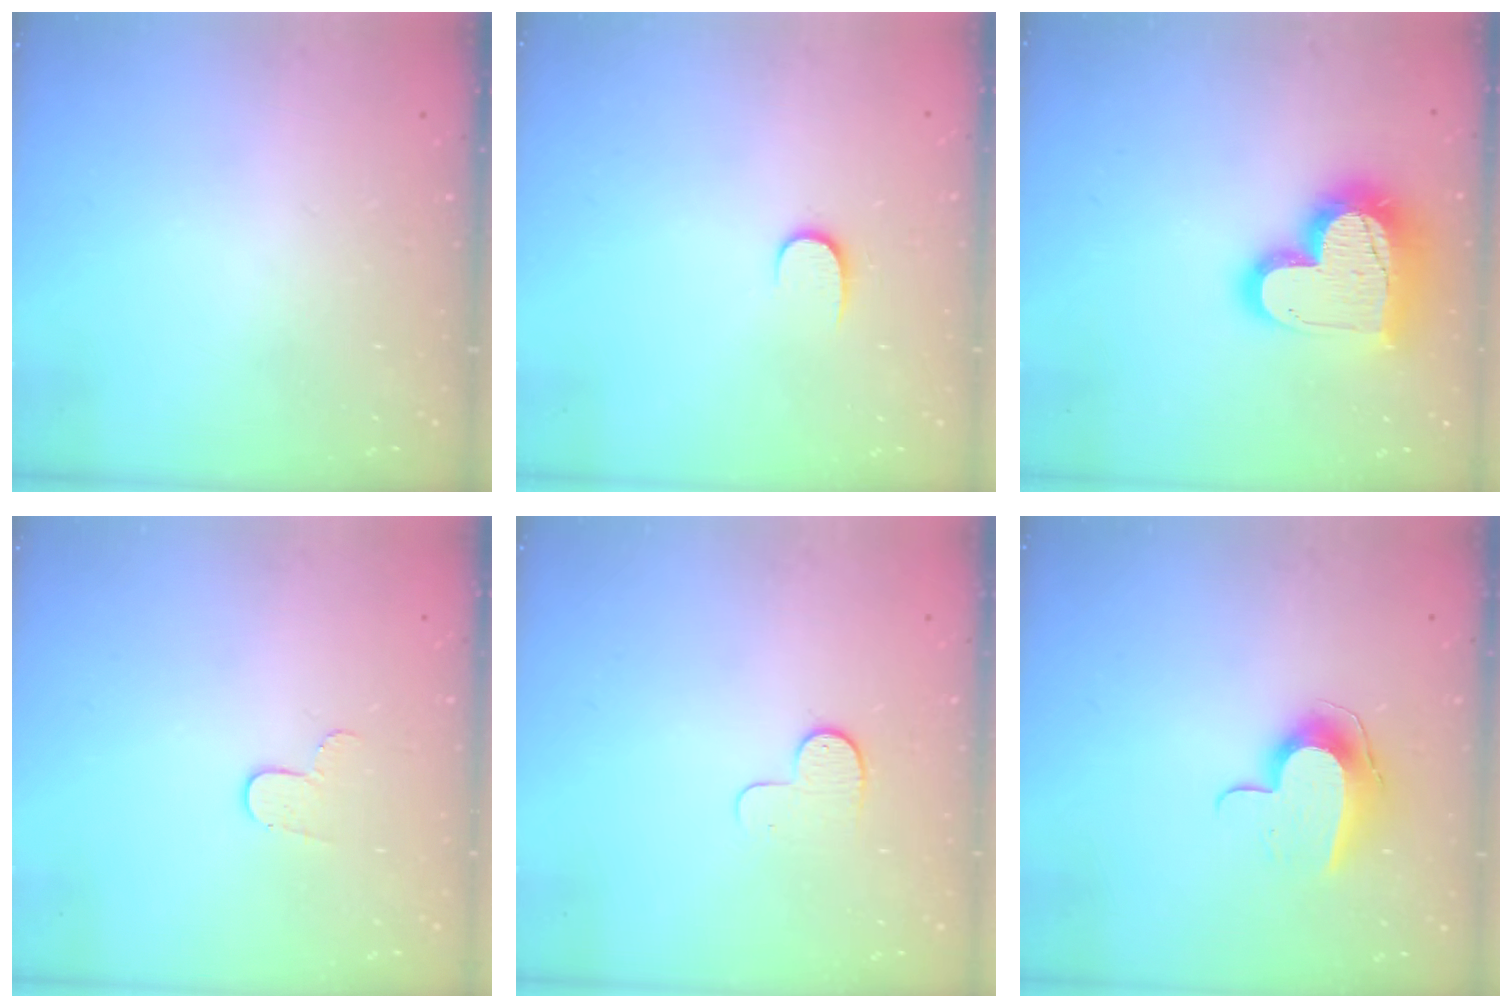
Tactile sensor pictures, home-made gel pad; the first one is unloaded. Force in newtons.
{"total": 6.1, "press": 6.0, "slide": 0.6}
{"total": 19.8, "press": 19.8, "slide": 1.7}
{"total": 4.6, "press": 4.6, "slide": 0.4}
{"total": 6.9, "press": 6.8, "slide": 0.7}
{"total": 9.8, "press": 9.8, "slide": 0.2}